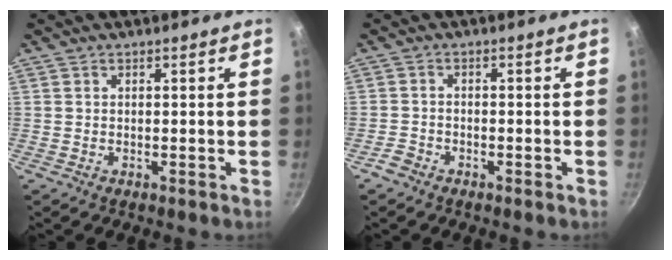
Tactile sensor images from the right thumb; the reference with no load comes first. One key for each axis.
{"total": 2.3, "fx": -1.8, "fy": 1.2, "fz": 0.7, "tx": -0.022, "ty": 0.018, "tz": -0.036}